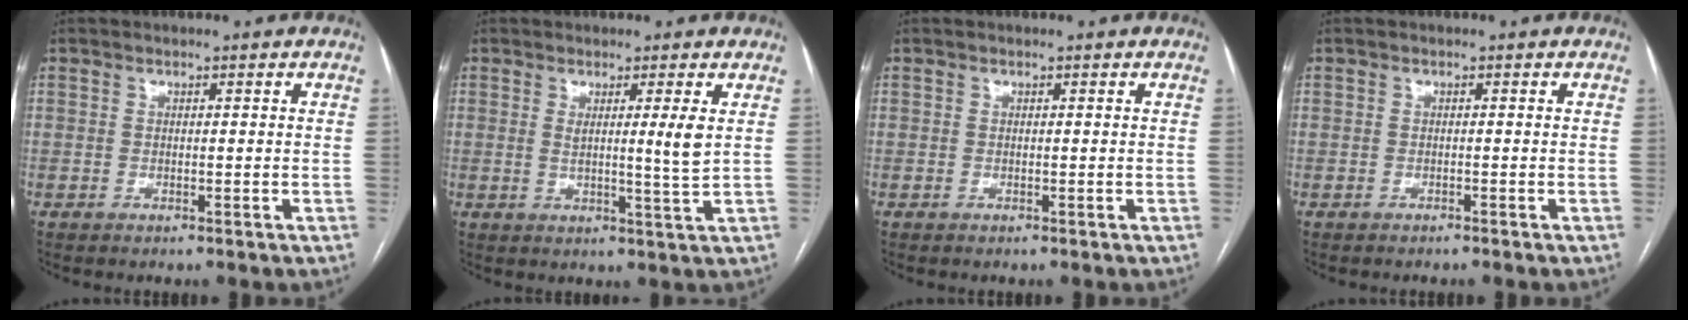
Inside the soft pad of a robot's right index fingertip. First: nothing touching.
{"total": 4.3, "force": [1.3, -0.8, 4.0], "torque": [-0.066, -0.013, 0.023]}
{"total": 0.0}
{"total": 0.7, "force": [-0.7, -0.1, 0.2], "torque": [-0.005, 0.000, -0.010]}